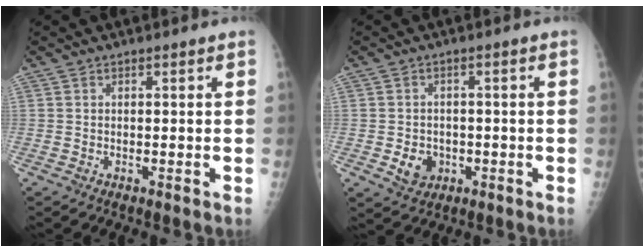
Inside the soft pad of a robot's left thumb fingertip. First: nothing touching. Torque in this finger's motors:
{"motor_torque": [-0.12, 0.10, 0.02, -0.02, 0.00]}